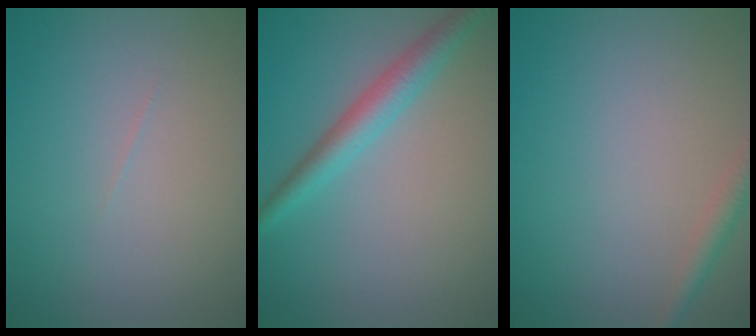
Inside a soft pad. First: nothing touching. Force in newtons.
{"total": 3.2, "press": 3.2, "slide": 0.1}
{"total": 1.9, "press": 1.9, "slide": 0.0}